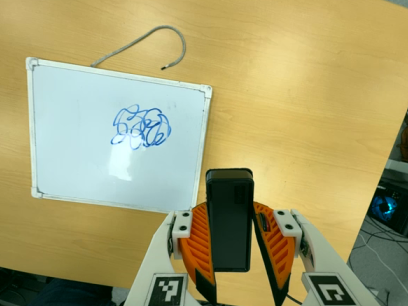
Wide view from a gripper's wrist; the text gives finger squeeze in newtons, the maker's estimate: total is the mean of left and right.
{"total": 6.2, "left": 5.6, "right": 6.9}